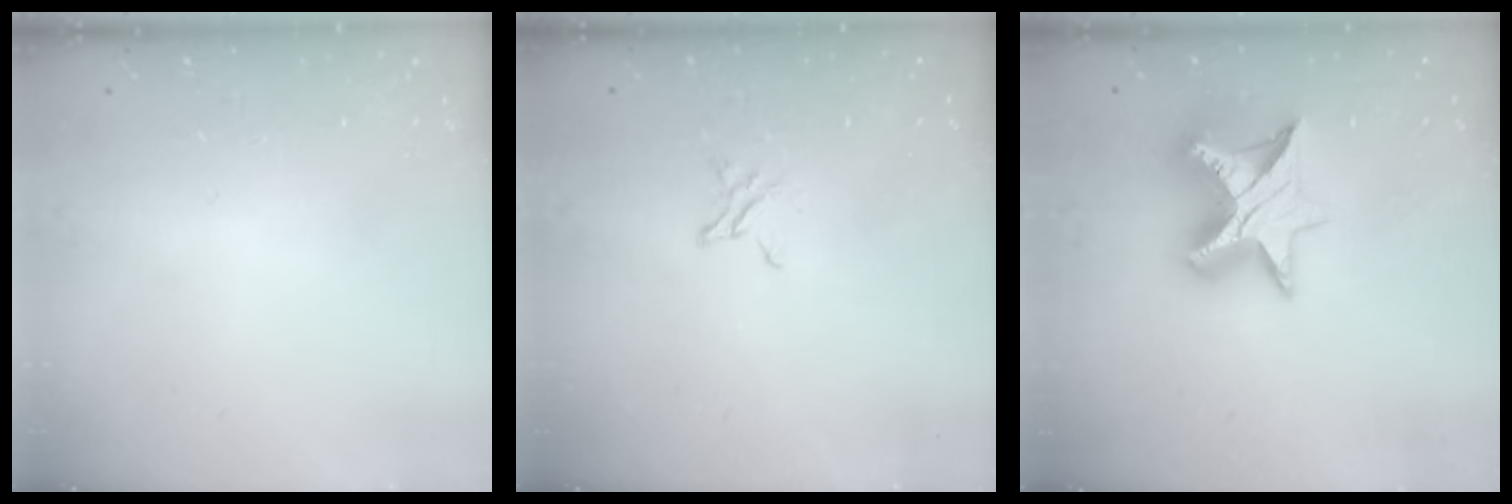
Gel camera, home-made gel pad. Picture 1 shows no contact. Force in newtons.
{"total": 2.0, "press": 2.0, "slide": 0.1}
{"total": 12.4, "press": 12.4, "slide": 0.5}